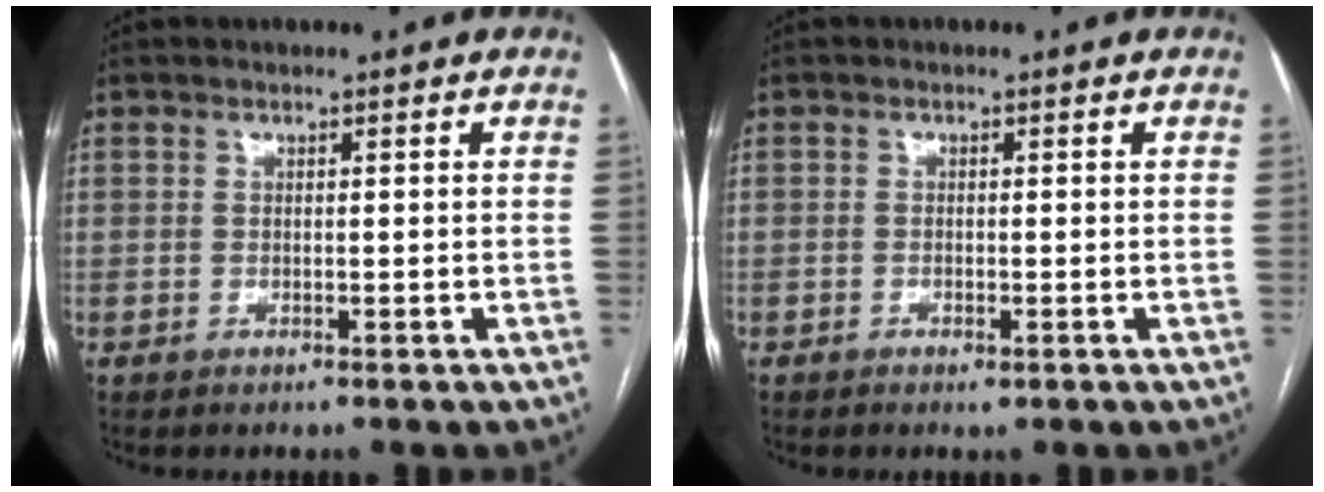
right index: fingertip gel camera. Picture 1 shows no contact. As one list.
[{"total": 1.0, "force": [-0.6, 0.4, 0.7], "torque": [-0.013, -0.002, -0.005]}]